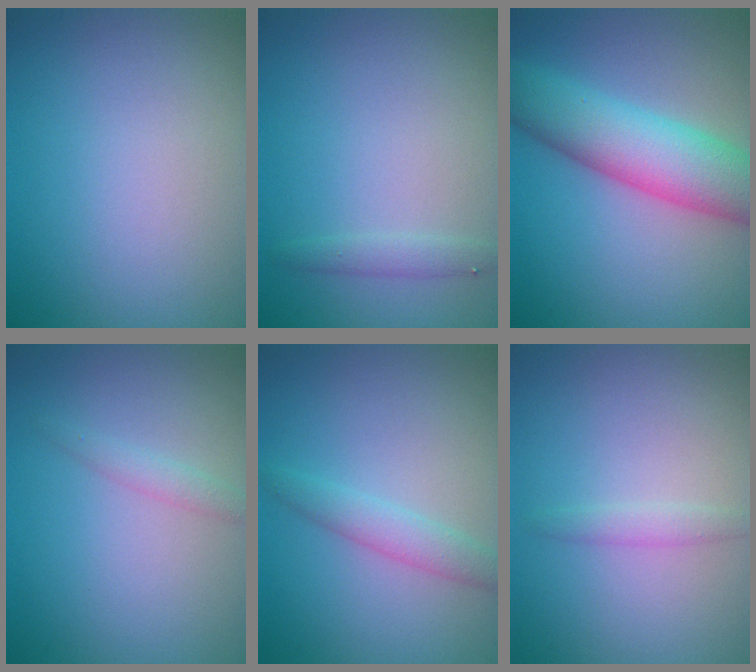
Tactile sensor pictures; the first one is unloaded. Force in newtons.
{"total": 1.1, "press": 1.1, "slide": 0.1}
{"total": 8.5, "press": 8.5, "slide": 0.1}
{"total": 1.2, "press": 1.2, "slide": 0.1}
{"total": 2.1, "press": 2.1, "slide": 0.0}
{"total": 1.2, "press": 1.2, "slide": 0.1}